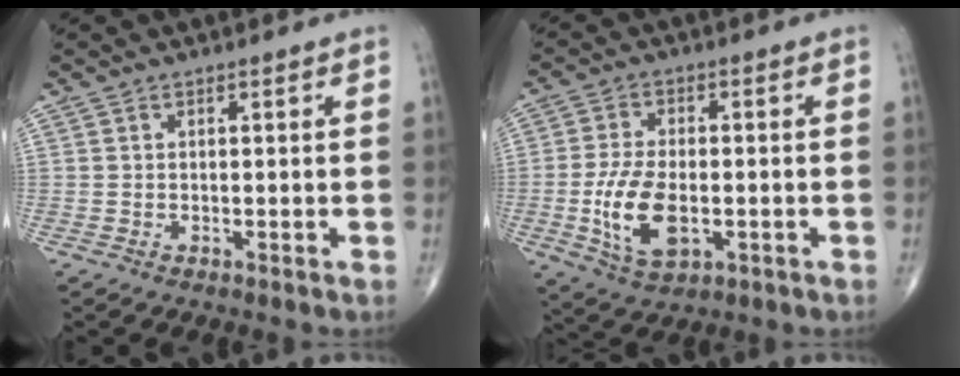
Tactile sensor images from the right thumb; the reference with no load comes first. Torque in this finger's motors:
{"motor_torque": [0.85, 0.04, 1.15, 0.17, 0.09]}